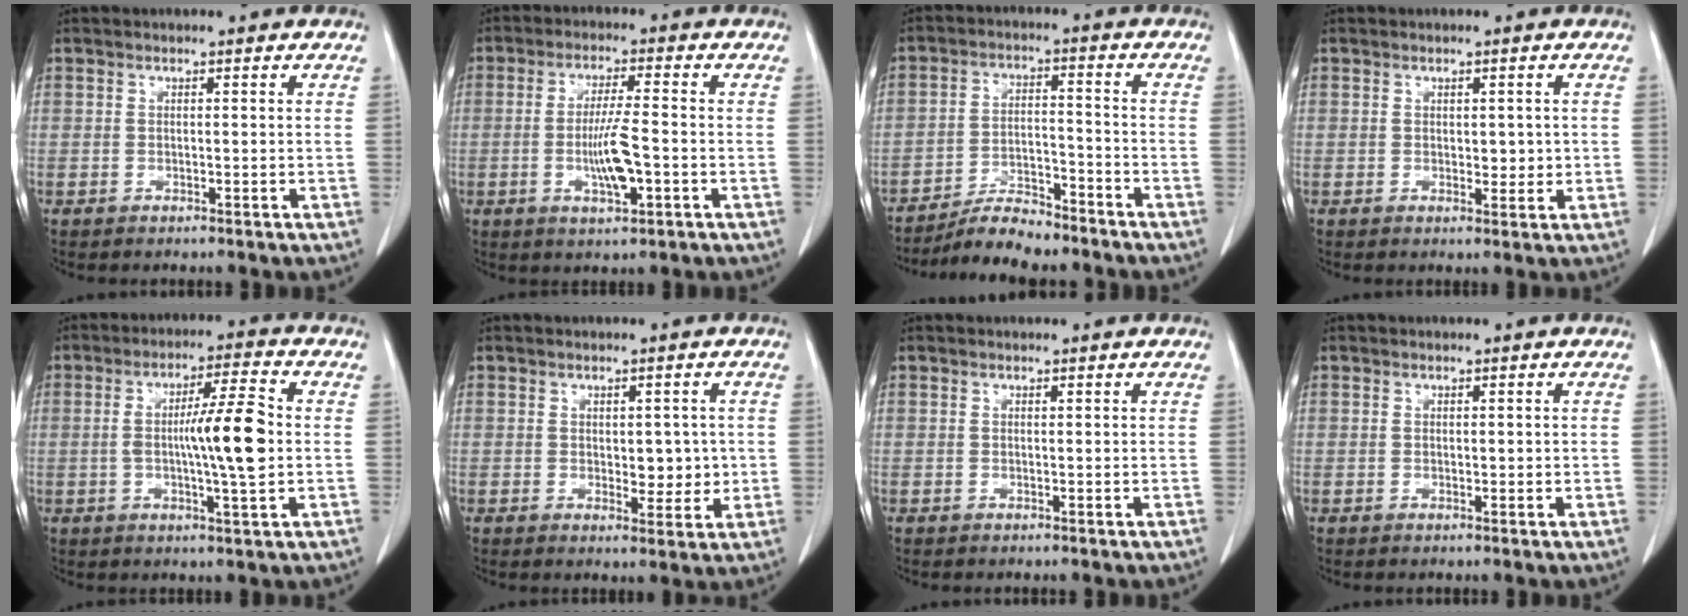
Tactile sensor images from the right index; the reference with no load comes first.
{"total": 6.8, "force": [-1.6, 0.8, 6.6], "torque": [-0.125, -0.005, -0.029]}
{"total": 7.0, "force": [-6.5, 1.2, 2.2], "torque": [-0.035, -0.003, -0.116]}
{"total": 2.4, "force": [0.2, 1.5, 1.9], "torque": [-0.019, -0.003, 0.007]}
{"total": 9.8, "force": [-0.3, 0.6, 9.8], "torque": [-0.160, 0.006, -0.010]}
{"total": 4.3, "force": [0.1, 2.4, 3.6], "torque": [-0.039, -0.002, 0.008]}
{"total": 0.0}
{"total": 0.7, "force": [0.2, 0.5, 0.5], "torque": [-0.004, -0.001, 0.003]}